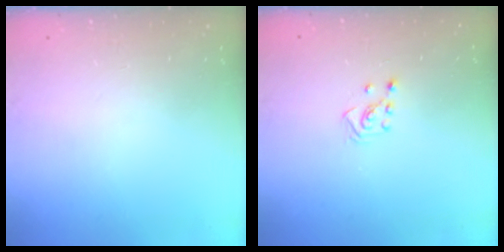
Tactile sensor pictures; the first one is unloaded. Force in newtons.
{"total": 2.3, "press": 2.2, "slide": 0.7}